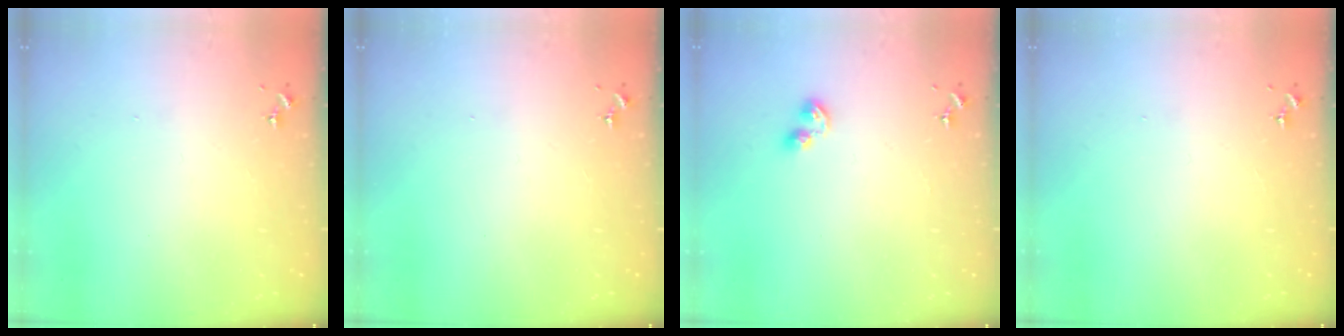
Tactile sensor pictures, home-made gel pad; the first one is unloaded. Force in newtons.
{"total": 0.0}
{"total": 4.5, "press": 4.4, "slide": 0.7}
{"total": 0.0}